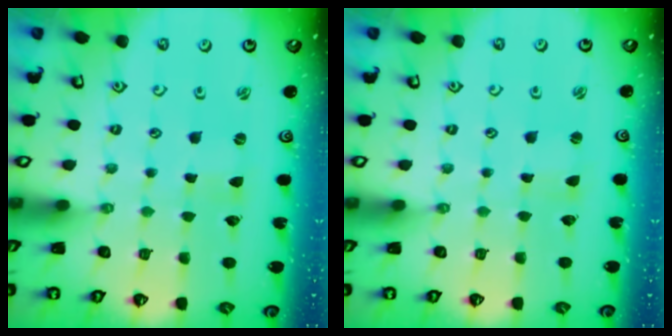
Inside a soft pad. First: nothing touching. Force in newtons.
{"total": 1.0, "press": 1.0, "slide": 0.1}